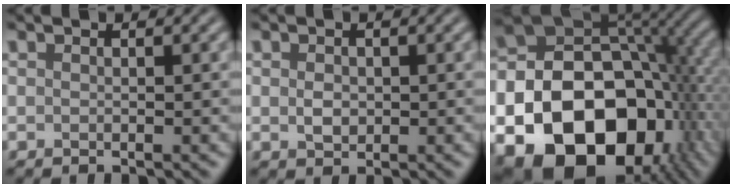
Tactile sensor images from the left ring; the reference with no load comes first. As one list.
[{"total": 1.6, "force": [0.0, 1.2, 1.0], "torque": [-0.020, -0.003, 0.001]}, {"total": 23.0, "force": [-7.7, 17.3, 13.2], "torque": [-0.240, -0.042, -0.135]}]